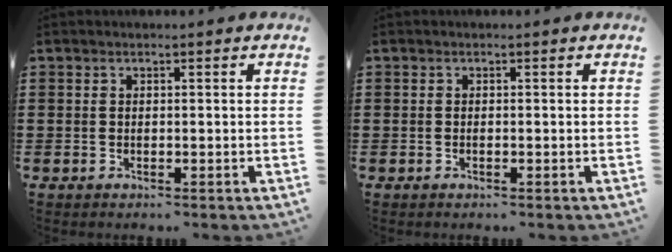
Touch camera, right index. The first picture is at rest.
{"total": 0.0}